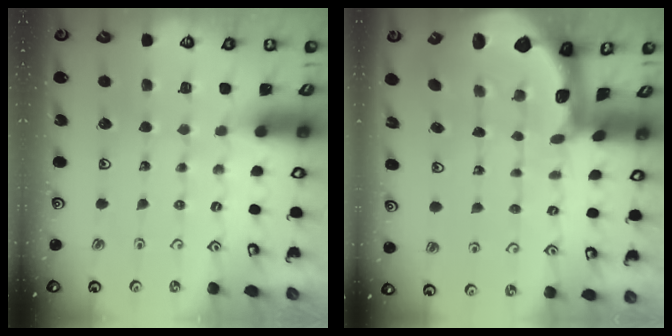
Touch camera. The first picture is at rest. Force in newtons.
{"total": 2.9, "press": 2.9, "slide": 0.5}